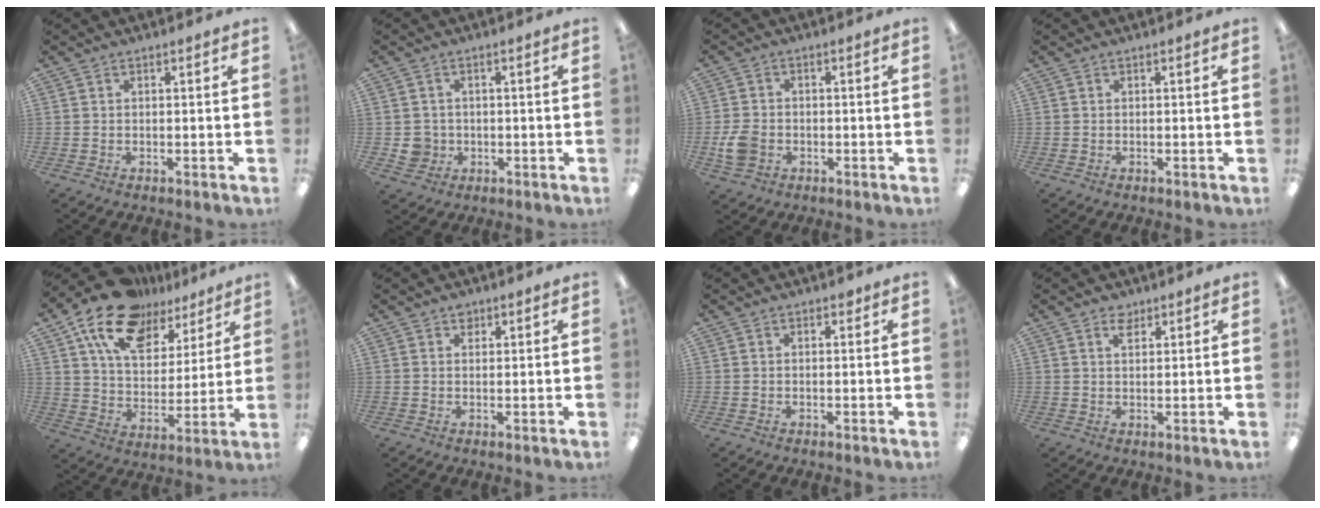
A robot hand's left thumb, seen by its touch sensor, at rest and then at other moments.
{"total": 3.8, "force": [-0.4, 3.7, 0.7], "torque": [-0.009, 0.006, -0.007]}
{"total": 5.4, "force": [-1.7, 4.1, 3.1], "torque": [-0.060, 0.002, -0.032]}
{"total": 0.0}
{"total": 17.2, "force": [11.7, 9.5, 8.2], "torque": [-0.155, -0.060, 0.213]}
{"total": 1.5, "force": [1.1, 0.9, 0.4], "torque": [-0.001, -0.004, 0.019]}
{"total": 0.6, "force": [0.5, 0.4, 0.2], "torque": [0.003, -0.002, 0.007]}
{"total": 2.5, "force": [2.0, 1.2, 1.1], "torque": [-0.016, -0.004, 0.035]}